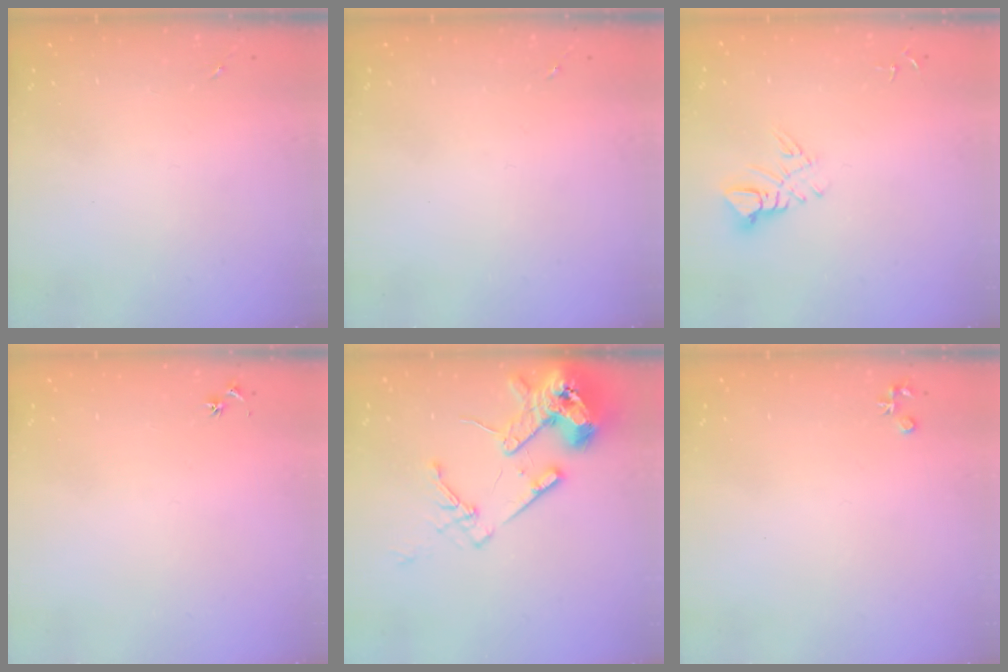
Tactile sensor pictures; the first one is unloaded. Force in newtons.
{"total": 0.0}
{"total": 7.1, "press": 7.1, "slide": 0.7}
{"total": 3.0, "press": 2.9, "slide": 0.4}
{"total": 16.3, "press": 16.1, "slide": 2.5}
{"total": 3.7, "press": 3.6, "slide": 0.4}